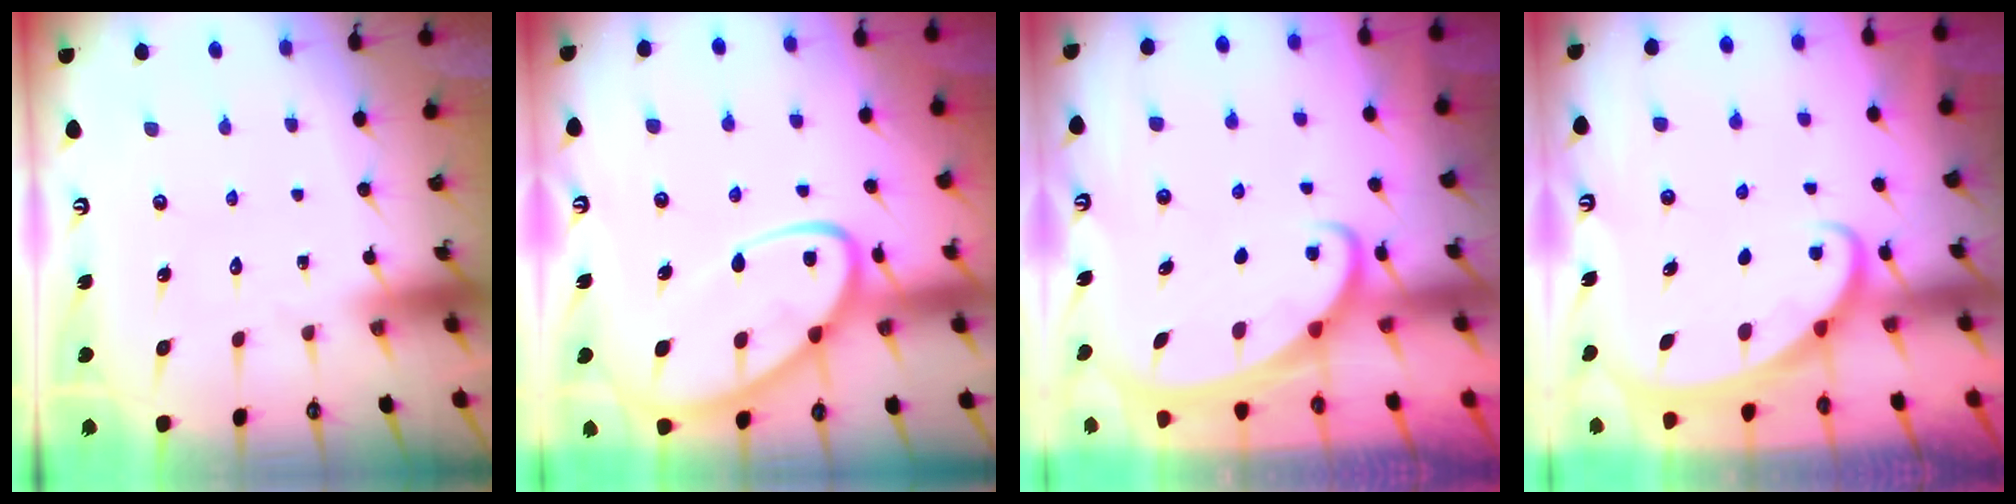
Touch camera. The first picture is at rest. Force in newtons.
{"total": 12.6, "press": 12.6, "slide": 1.1}
{"total": 2.0, "press": 2.0, "slide": 0.3}
{"total": 2.1, "press": 2.1, "slide": 0.0}